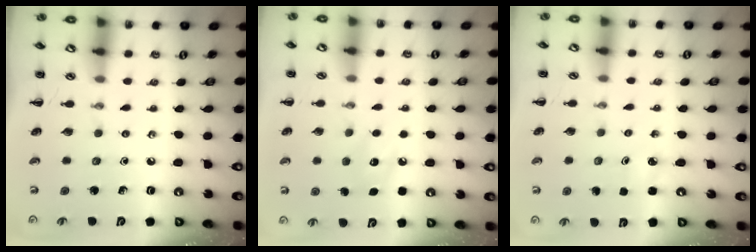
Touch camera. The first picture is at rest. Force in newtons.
{"total": 7.8, "press": 7.6, "slide": 1.7}
{"total": 3.0, "press": 2.8, "slide": 0.9}